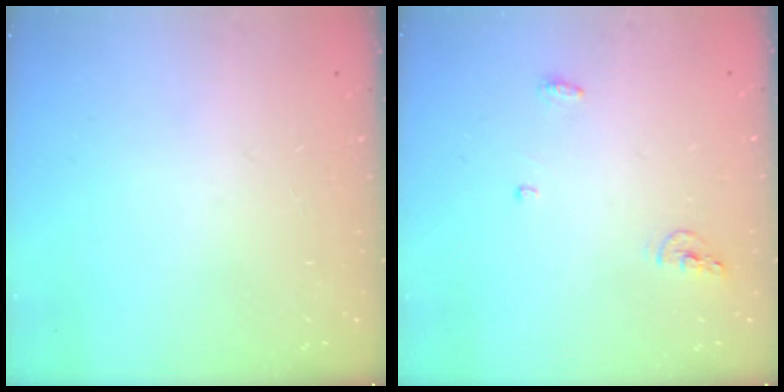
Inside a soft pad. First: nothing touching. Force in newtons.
{"total": 4.8, "press": 4.7, "slide": 0.8}